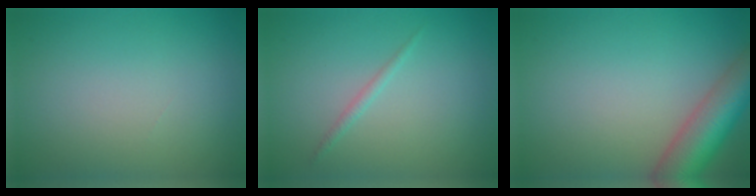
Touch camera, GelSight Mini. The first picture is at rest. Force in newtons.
{"total": 0.8, "press": 0.8, "slide": 0.1}
{"total": 7.1, "press": 7.1, "slide": 0.4}